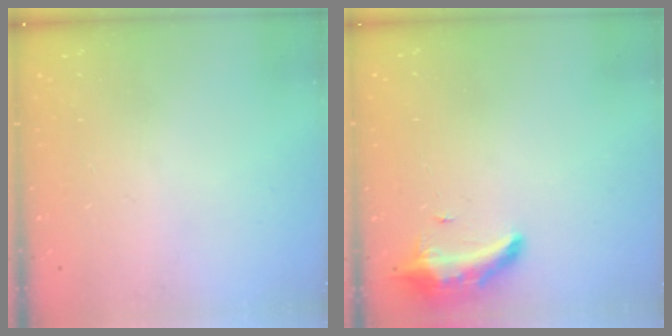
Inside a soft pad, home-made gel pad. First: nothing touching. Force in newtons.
{"total": 8.3, "press": 8.2, "slide": 1.5}